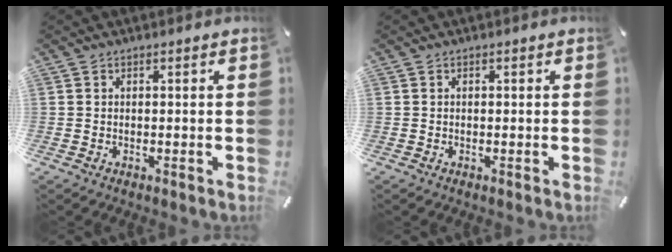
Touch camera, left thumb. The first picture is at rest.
{"total": 0.0}